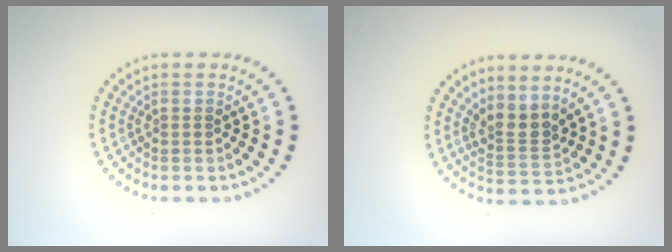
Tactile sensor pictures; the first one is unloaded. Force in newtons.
{"total": 2.6, "press": 1.9, "slide": 1.7}